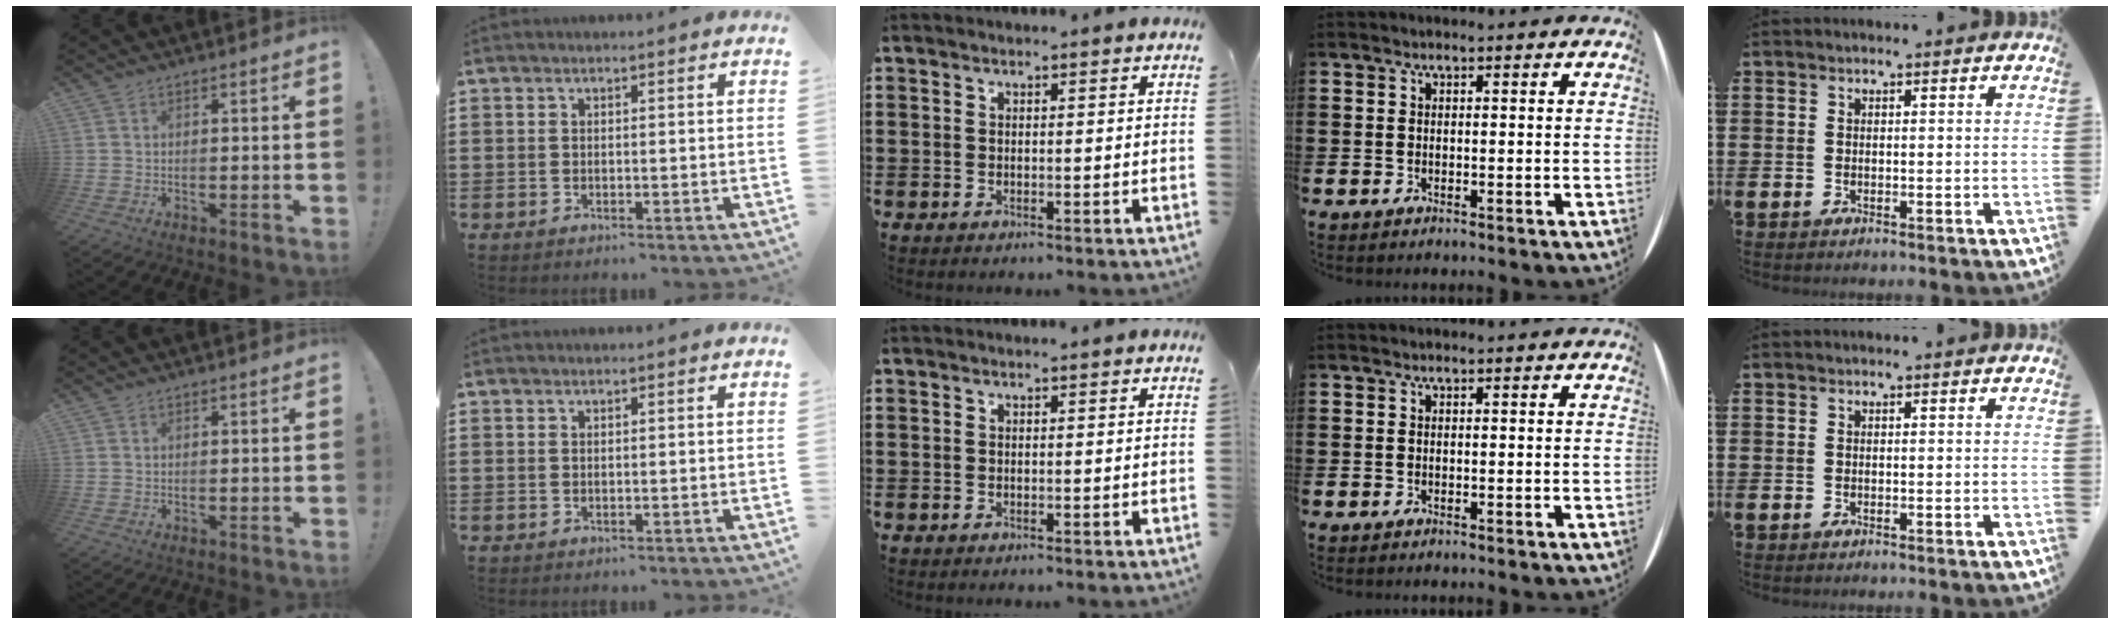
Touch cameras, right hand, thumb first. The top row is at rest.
{}